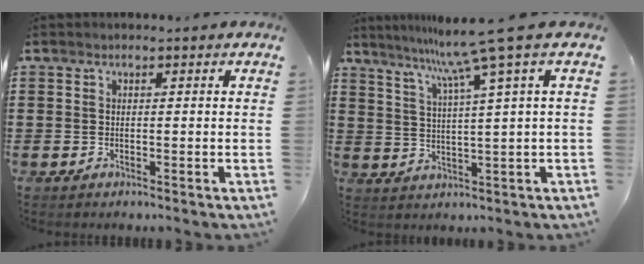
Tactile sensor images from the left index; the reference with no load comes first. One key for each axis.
{"total": 8.6, "fx": 5.3, "fy": -1.9, "fz": 6.4, "tx": -0.140, "ty": -0.025, "tz": 0.085}